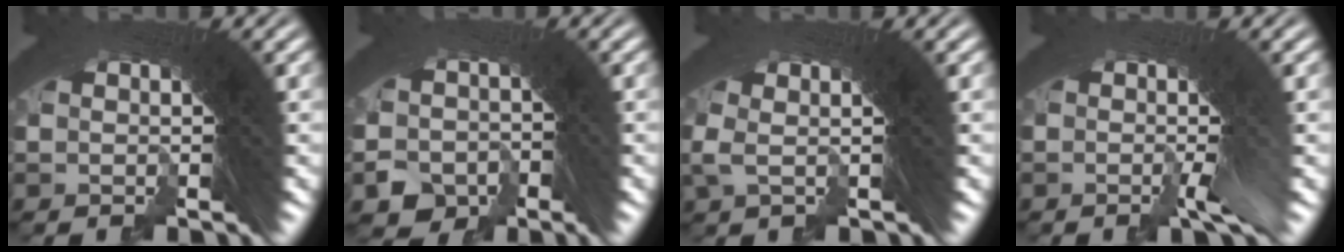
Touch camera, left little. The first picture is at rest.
{"total": 6.8, "force": [-3.3, 5.5, 2.0], "torque": [-0.050, -0.037, -0.047]}
{"total": 2.6, "force": [0.8, 0.4, 2.4], "torque": [-0.034, 0.012, 0.009]}
{"total": 2.2, "force": [-0.8, -0.3, 2.1], "torque": [-0.026, 0.016, -0.024]}